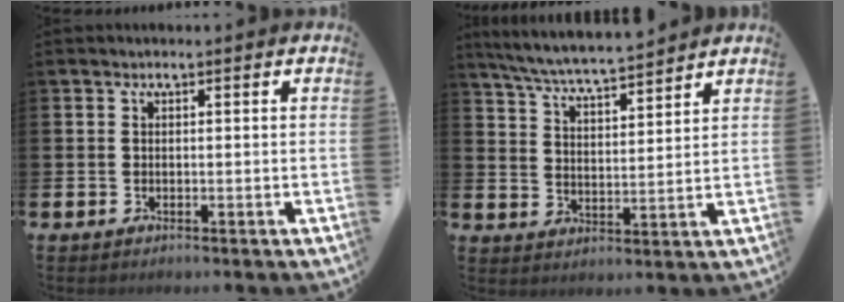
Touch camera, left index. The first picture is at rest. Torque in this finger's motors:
{"motor_torque": [0.11, -0.36, 0.64, 0.16]}